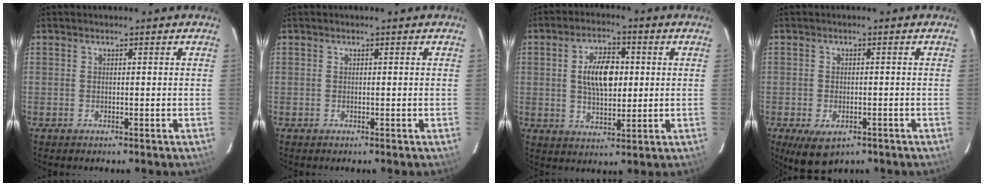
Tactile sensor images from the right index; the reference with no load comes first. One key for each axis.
{"total": 0.0}
{"total": 9.3, "fx": 1.2, "fy": 4.8, "fz": 7.8, "tx": -0.139, "ty": 0.013, "tz": 0.025}
{"total": 6.7, "fx": -3.5, "fy": 3.9, "fz": 4.3, "tx": -0.085, "ty": -0.024, "tz": -0.050}